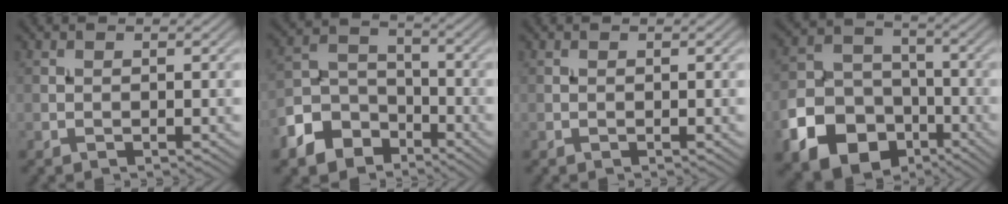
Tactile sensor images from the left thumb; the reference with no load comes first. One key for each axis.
{"total": 8.8, "fx": -5.5, "fy": 5.9, "fz": 3.6, "tx": -0.088, "ty": -0.012, "tz": -0.125}
{"total": 0.0}
{"total": 14.5, "fx": -7.2, "fy": 10.7, "fz": 6.6, "tx": -0.163, "ty": -0.043, "tz": -0.139}